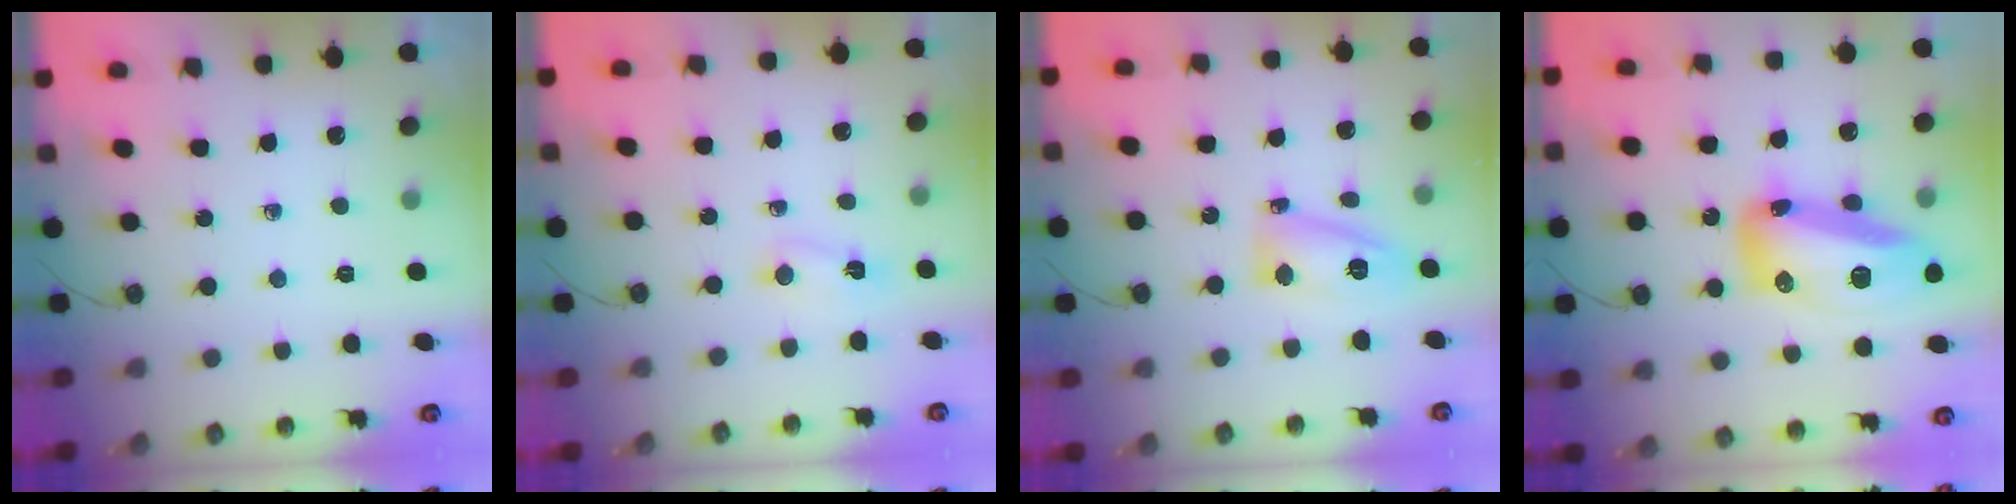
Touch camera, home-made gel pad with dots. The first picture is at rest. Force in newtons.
{"total": 3.3, "press": 3.2, "slide": 0.7}
{"total": 11.9, "press": 11.8, "slide": 1.2}
{"total": 18.3, "press": 18.2, "slide": 1.6}